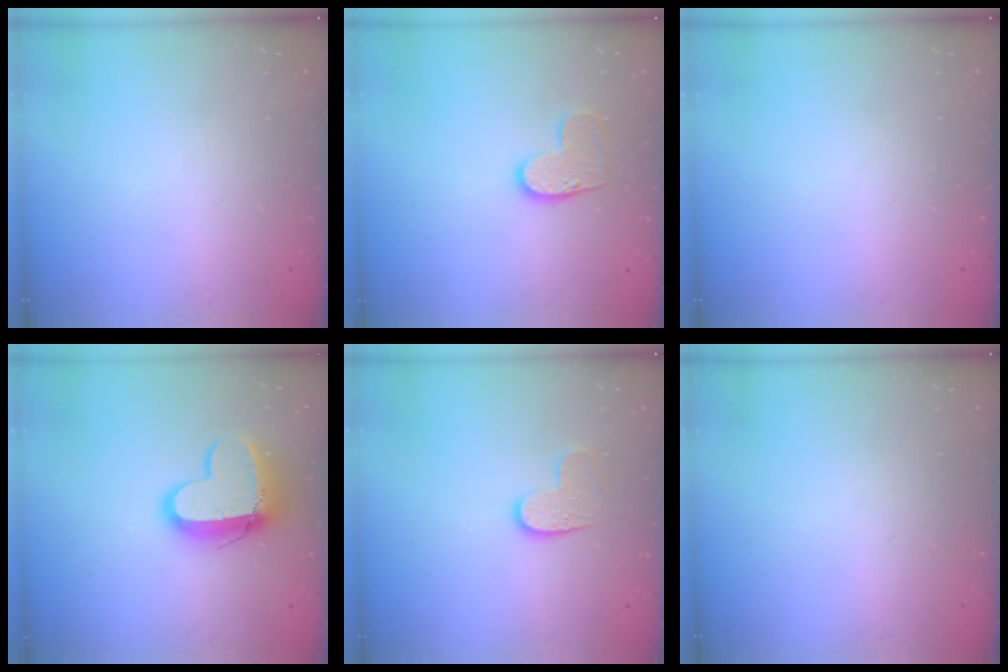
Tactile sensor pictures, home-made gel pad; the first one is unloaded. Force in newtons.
{"total": 9.0, "press": 9.0, "slide": 0.5}
{"total": 0.0}
{"total": 13.1, "press": 13.0, "slide": 1.1}
{"total": 6.6, "press": 6.6, "slide": 0.3}
{"total": 0.0}